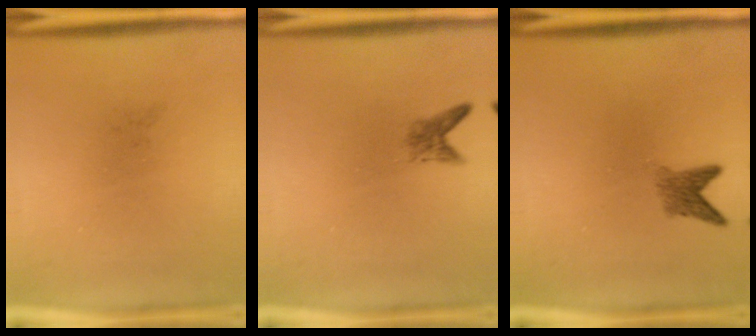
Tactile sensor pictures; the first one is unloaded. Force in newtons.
{"total": 1.6}
{"total": 2.4}